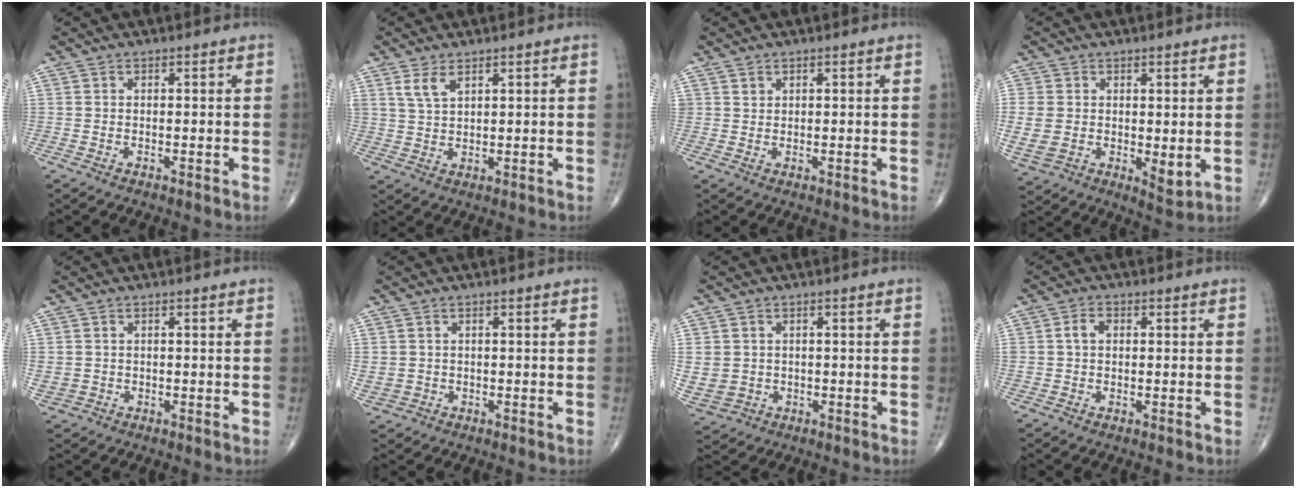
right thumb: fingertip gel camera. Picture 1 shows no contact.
{"total": 3.7, "force": [2.3, 1.7, 2.4], "torque": [-0.047, -0.008, 0.052]}
{"total": 1.1, "force": [0.7, 0.8, 0.1], "torque": [0.010, -0.003, 0.009]}
{"total": 10.4, "force": [-0.1, 6.5, 8.1], "torque": [-0.146, -0.017, 0.008]}
{"total": 2.5, "force": [-0.1, 2.3, 0.9], "torque": [-0.018, 0.004, 0.009]}
{"total": 4.1, "force": [-0.2, 3.8, 1.5], "torque": [-0.031, 0.004, 0.010]}
{"total": 10.5, "force": [-0.6, 9.6, 4.3], "torque": [-0.129, 0.011, 0.013]}
{"total": 2.9, "force": [0.4, 2.2, 1.9], "torque": [-0.037, 0.009, 0.007]}